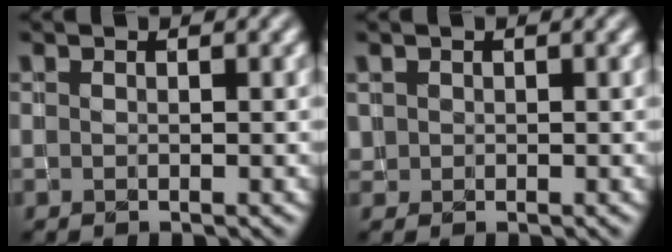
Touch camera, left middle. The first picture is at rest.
{"total": 0.6, "force": [0.2, 0.6, 0.0], "torque": [0.002, 0.001, 0.006]}